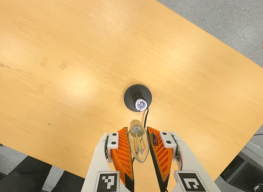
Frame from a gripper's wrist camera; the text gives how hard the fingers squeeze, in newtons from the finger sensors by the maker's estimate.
{"total": 12.6, "left": 13.7, "right": 11.5}